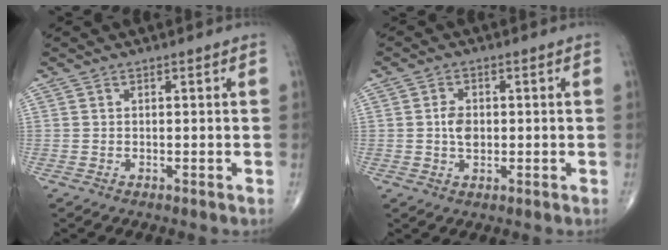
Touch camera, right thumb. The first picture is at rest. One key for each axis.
{"total": 3.8, "fx": 0.0, "fy": 2.6, "fz": 2.8, "tx": -0.043, "ty": 0.004, "tz": -0.003}